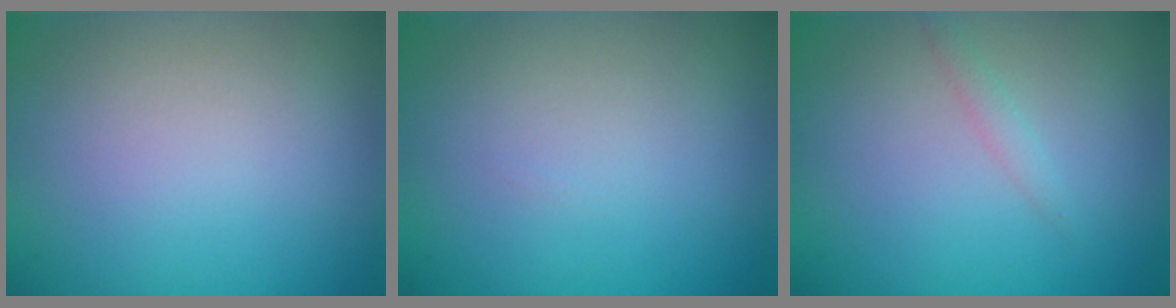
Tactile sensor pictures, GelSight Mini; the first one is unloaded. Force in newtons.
{"total": 0.0}
{"total": 0.9, "press": 0.9, "slide": 0.0}